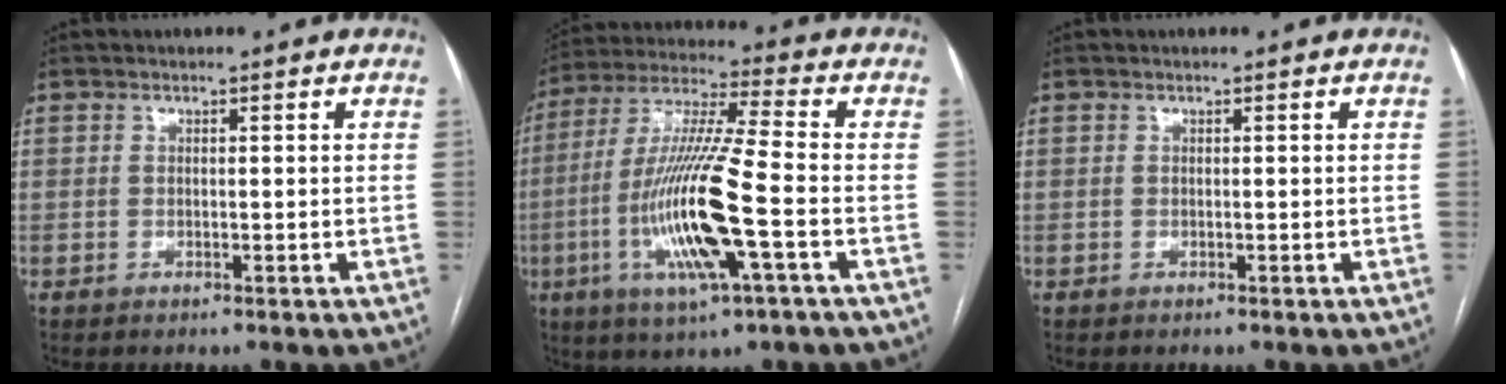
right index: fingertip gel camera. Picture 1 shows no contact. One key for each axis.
{"total": 17.0, "fx": -4.6, "fy": 1.0, "fz": 16.3, "tx": -0.339, "ty": -0.015, "tz": -0.087}
{"total": 0.0}